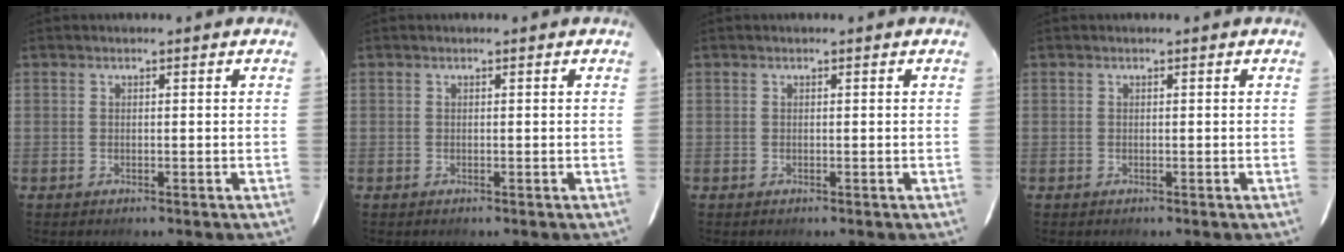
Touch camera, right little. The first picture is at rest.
{"total": 0.0}
{"total": 0.0}
{"total": 0.0}